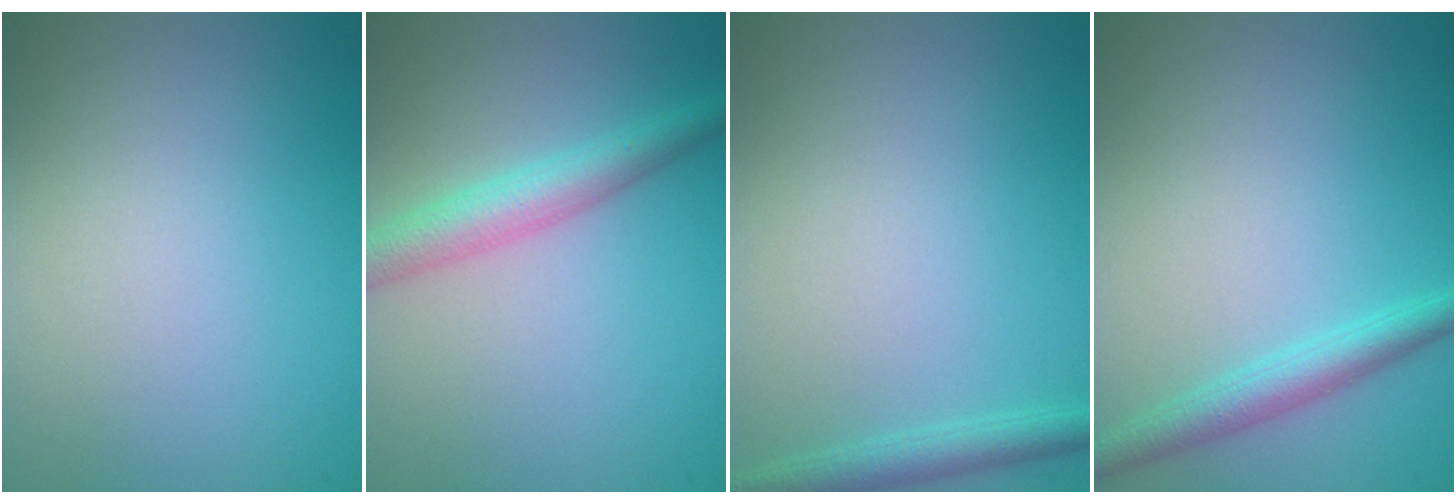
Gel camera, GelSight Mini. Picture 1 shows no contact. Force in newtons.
{"total": 3.7, "press": 3.7, "slide": 0.1}
{"total": 1.9, "press": 1.9, "slide": 0.1}
{"total": 2.8, "press": 2.8, "slide": 0.1}